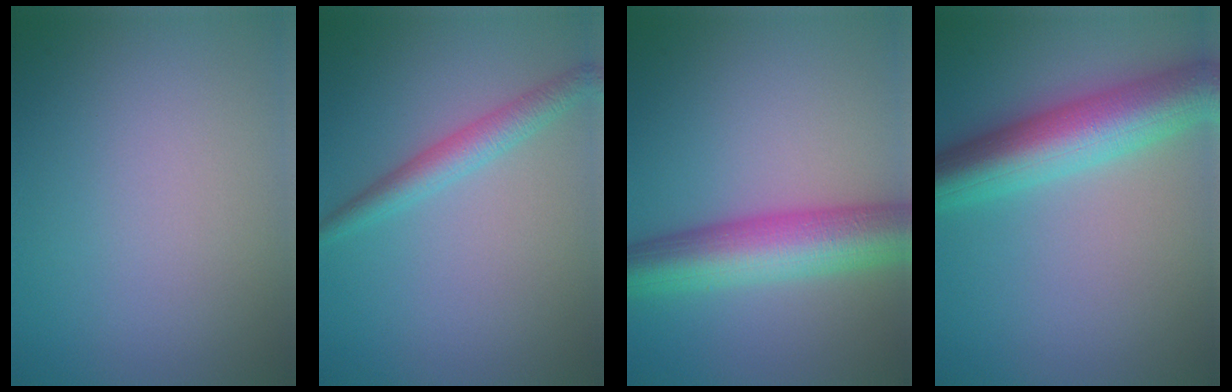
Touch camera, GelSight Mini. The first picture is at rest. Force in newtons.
{"total": 2.7, "press": 2.7, "slide": 0.2}
{"total": 8.1, "press": 8.1, "slide": 0.3}
{"total": 8.6, "press": 8.6, "slide": 0.2}